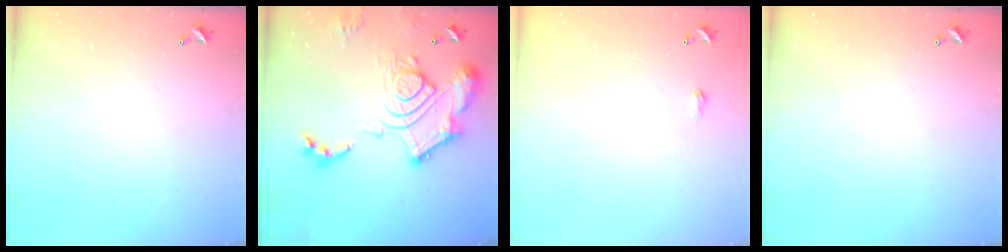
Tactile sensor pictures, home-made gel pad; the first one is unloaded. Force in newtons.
{"total": 21.5, "press": 21.4, "slide": 2.5}
{"total": 1.8, "press": 1.8, "slide": 0.3}
{"total": 0.0}